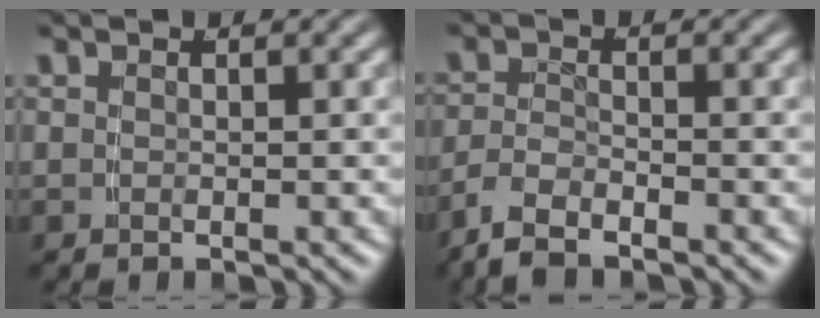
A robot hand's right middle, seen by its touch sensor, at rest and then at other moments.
{"total": 3.5, "force": [-2.5, 1.8, 1.7], "torque": [-0.048, -0.011, -0.042]}